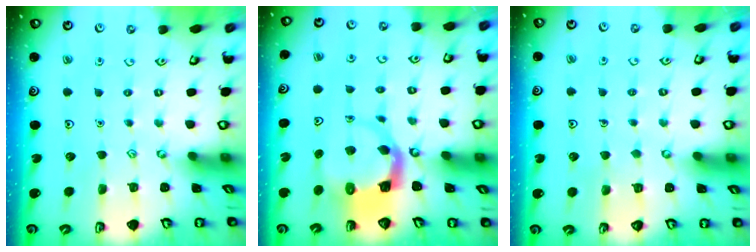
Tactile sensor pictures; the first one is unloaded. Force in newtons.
{"total": 4.1, "press": 4.1, "slide": 0.3}
{"total": 4.0, "press": 4.0, "slide": 0.4}